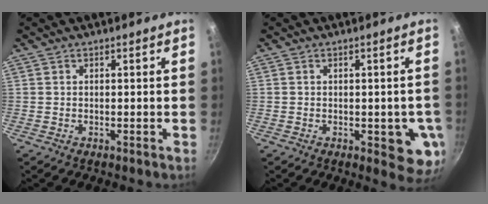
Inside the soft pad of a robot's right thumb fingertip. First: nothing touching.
{"total": 7.7, "force": [-1.5, 3.6, 6.7], "torque": [-0.048, -0.005, -0.017]}